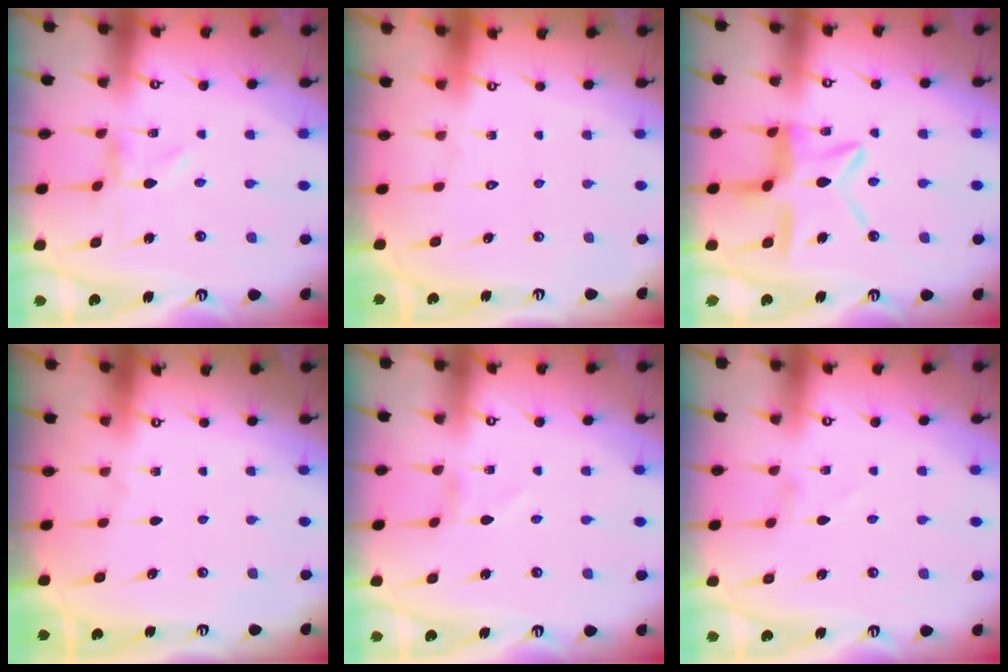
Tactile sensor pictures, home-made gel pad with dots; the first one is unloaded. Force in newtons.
{"total": 1.7, "press": 1.7, "slide": 0.1}
{"total": 11.0, "press": 11.0, "slide": 0.9}
{"total": 0.0}
{"total": 1.3, "press": 1.2, "slide": 0.1}
{"total": 1.4, "press": 1.4, "slide": 0.1}